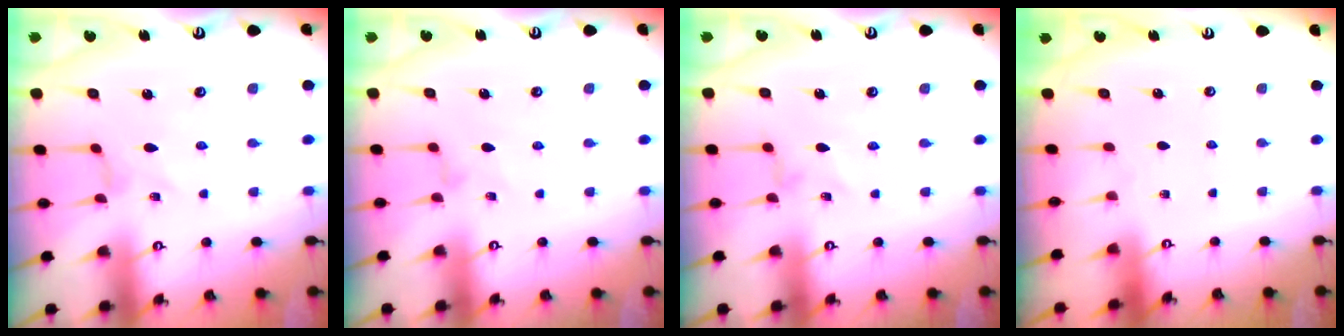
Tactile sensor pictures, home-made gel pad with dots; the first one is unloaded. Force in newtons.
{"total": 1.4, "press": 1.3, "slide": 0.5}
{"total": 1.5, "press": 1.5, "slide": 0.3}
{"total": 0.0}